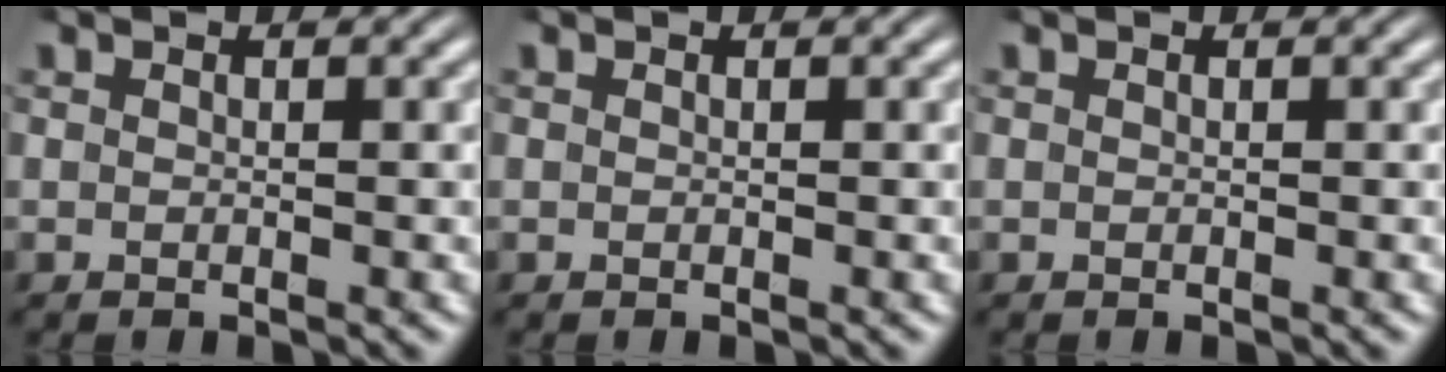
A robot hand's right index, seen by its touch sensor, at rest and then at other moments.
{"total": 0.0}
{"total": 0.0}